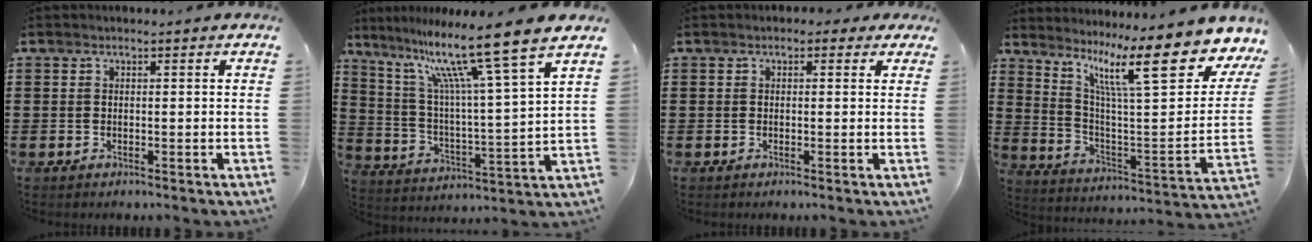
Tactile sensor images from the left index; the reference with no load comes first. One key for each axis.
{"total": 13.4, "fx": 10.1, "fy": -0.2, "fz": 8.8, "tx": -0.196, "ty": -0.059, "tz": 0.161}
{"total": 1.1, "fx": 0.1, "fy": 0.9, "fz": 0.6, "tx": -0.015, "ty": 0.007, "tz": -0.002}
{"total": 15.8, "fx": 9.5, "fy": 2.6, "fz": 12.4, "tx": -0.229, "ty": -0.054, "tz": 0.145}